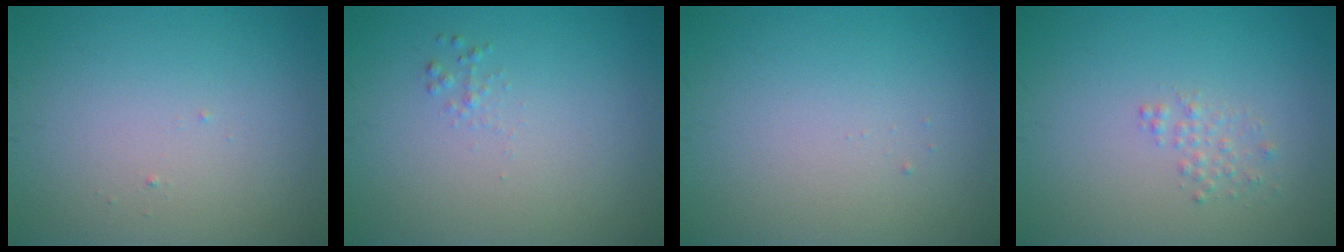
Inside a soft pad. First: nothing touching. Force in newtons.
{"total": 0.6, "press": 0.6, "slide": 0.0}
{"total": 0.0}
{"total": 1.1, "press": 1.1, "slide": 0.0}